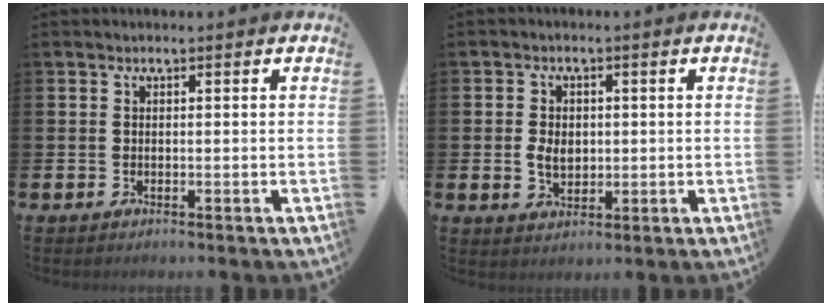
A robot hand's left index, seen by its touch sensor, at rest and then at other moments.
{"total": 3.5, "force": [0.1, 2.6, 2.4], "torque": [-0.030, 0.003, -0.005]}